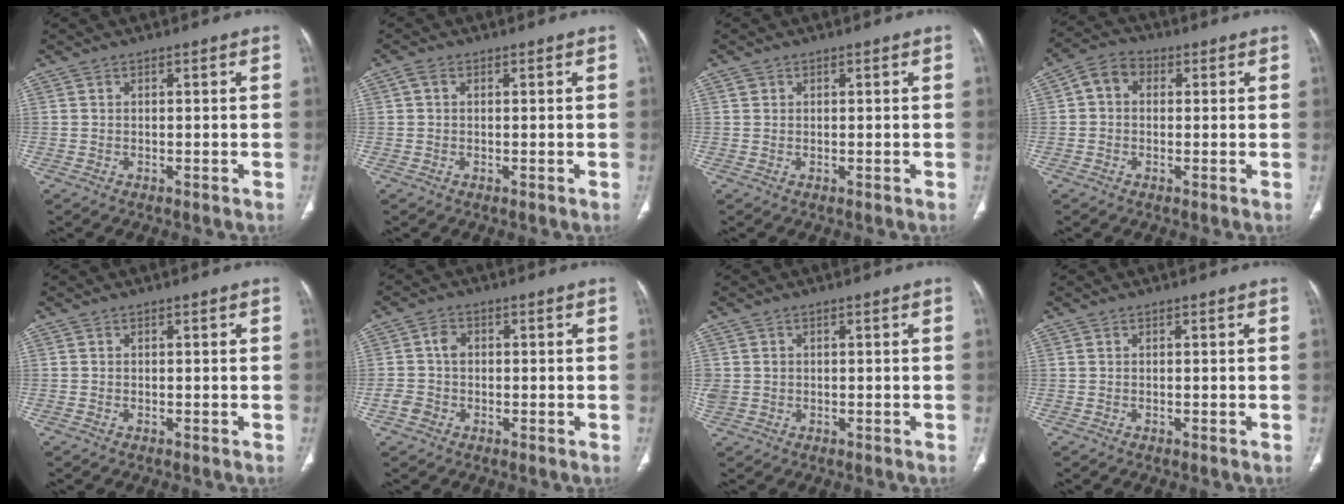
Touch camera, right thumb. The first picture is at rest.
{"total": 1.4, "force": [0.3, 1.0, 1.0], "torque": [-0.021, 0.008, 0.006]}
{"total": 0.9, "force": [0.3, 0.8, 0.2], "torque": [0.005, 0.000, 0.005]}
{"total": 5.4, "force": [0.7, 4.3, 3.2], "torque": [-0.044, 0.017, 0.002]}
{"total": 0.0}
{"total": 4.0, "force": [-0.5, 3.6, 1.9], "torque": [-0.027, 0.018, -0.013]}
{"total": 3.4, "force": [0.1, 3.0, 1.6], "torque": [-0.043, 0.009, 0.013]}
{"total": 0.0}